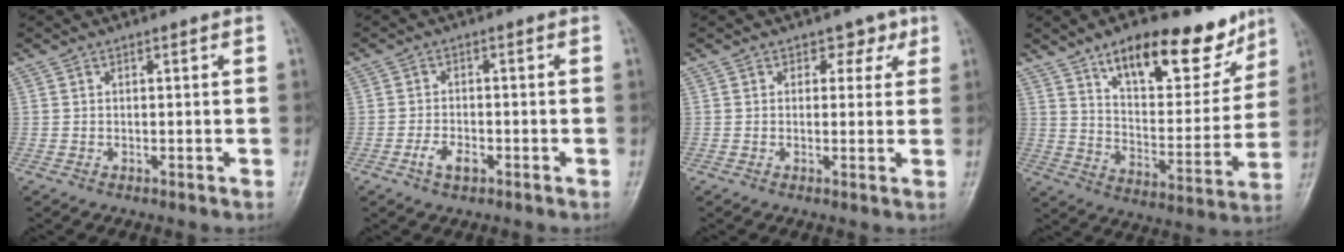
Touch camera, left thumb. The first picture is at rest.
{"total": 3.5, "force": [-1.7, 1.9, 2.3], "torque": [-0.043, 0.010, -0.032]}
{"total": 3.0, "force": [1.5, 2.4, 1.1], "torque": [0.013, -0.004, 0.013]}
{"total": 19.7, "force": [12.9, 8.5, 12.1], "torque": [-0.122, -0.065, 0.205]}